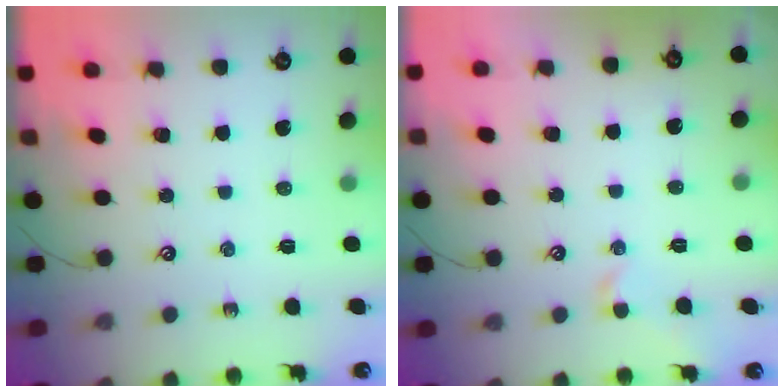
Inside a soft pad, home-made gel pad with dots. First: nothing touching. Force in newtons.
{"total": 0.6, "press": 0.1, "slide": 0.5}